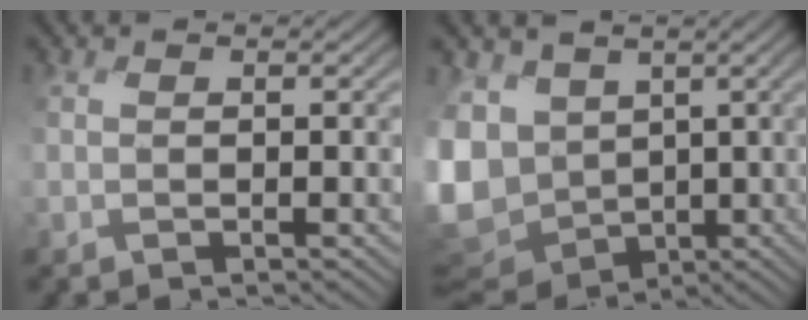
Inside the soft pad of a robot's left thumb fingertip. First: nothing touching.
{"total": 11.7, "force": [-0.6, 9.0, 7.4], "torque": [-0.213, -0.026, -0.002]}